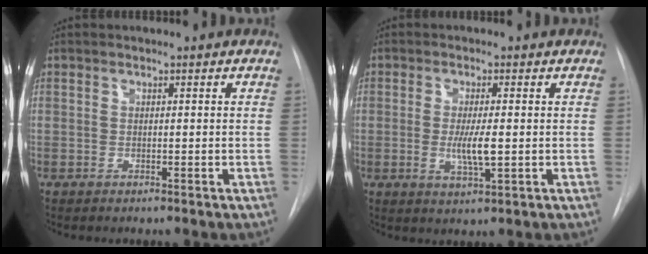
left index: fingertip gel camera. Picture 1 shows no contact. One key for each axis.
{"total": 4.5, "fx": -0.5, "fy": 0.8, "fz": 4.4, "tx": -0.085, "ty": -0.011, "tz": -0.008}